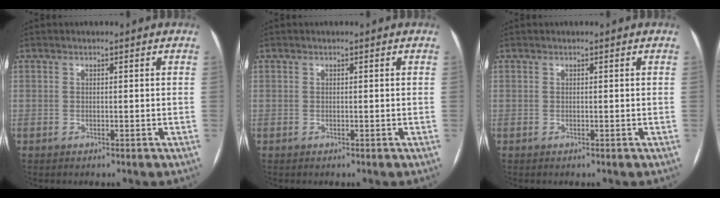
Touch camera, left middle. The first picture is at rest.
{"total": 0.0}
{"total": 0.0}